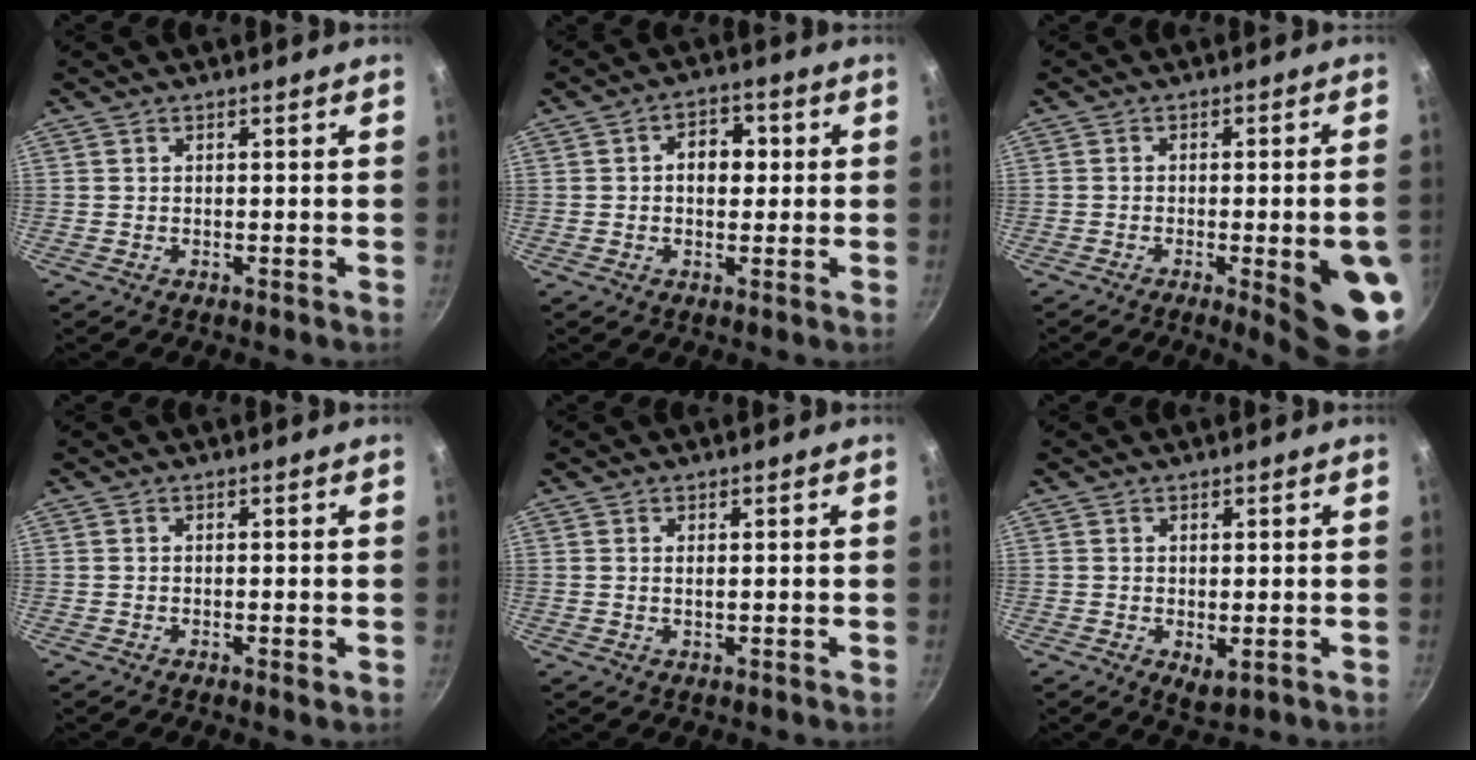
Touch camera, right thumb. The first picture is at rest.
{"total": 6.0, "force": [0.6, 4.2, 4.2], "torque": [-0.030, 0.010, 0.002]}
{"total": 12.8, "force": [-3.5, 2.8, 12.0], "torque": [-0.127, 0.013, -0.038]}
{"total": 0.9, "force": [-0.3, 0.2, 0.8], "torque": [-0.014, -0.001, -0.006]}
{"total": 1.0, "force": [0.3, 0.2, 0.9], "torque": [-0.017, -0.002, 0.005]}
{"total": 2.9, "force": [-0.2, 1.6, 2.4], "torque": [-0.036, -0.011, 0.001]}